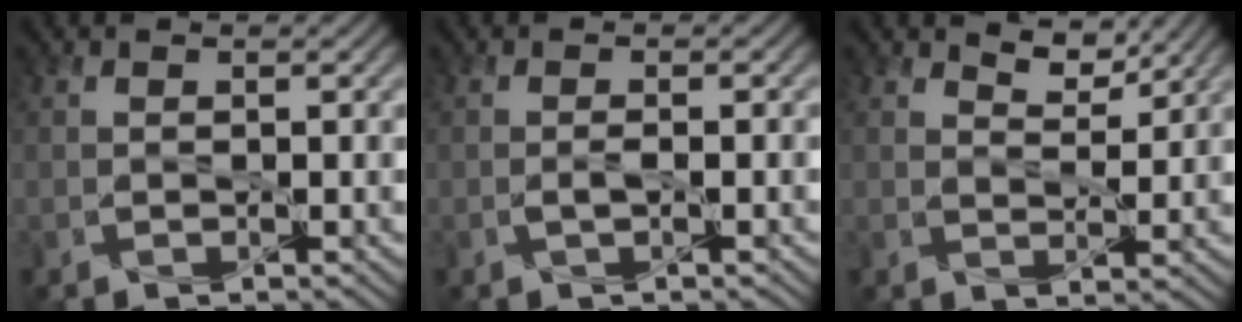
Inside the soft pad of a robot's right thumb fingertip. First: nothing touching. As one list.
[{"total": 1.1, "force": [-0.3, 0.2, 1.1], "torque": [-0.022, 0.001, -0.006]}, {"total": 3.2, "force": [2.5, 1.3, 1.5], "torque": [-0.032, -0.009, 0.044]}]